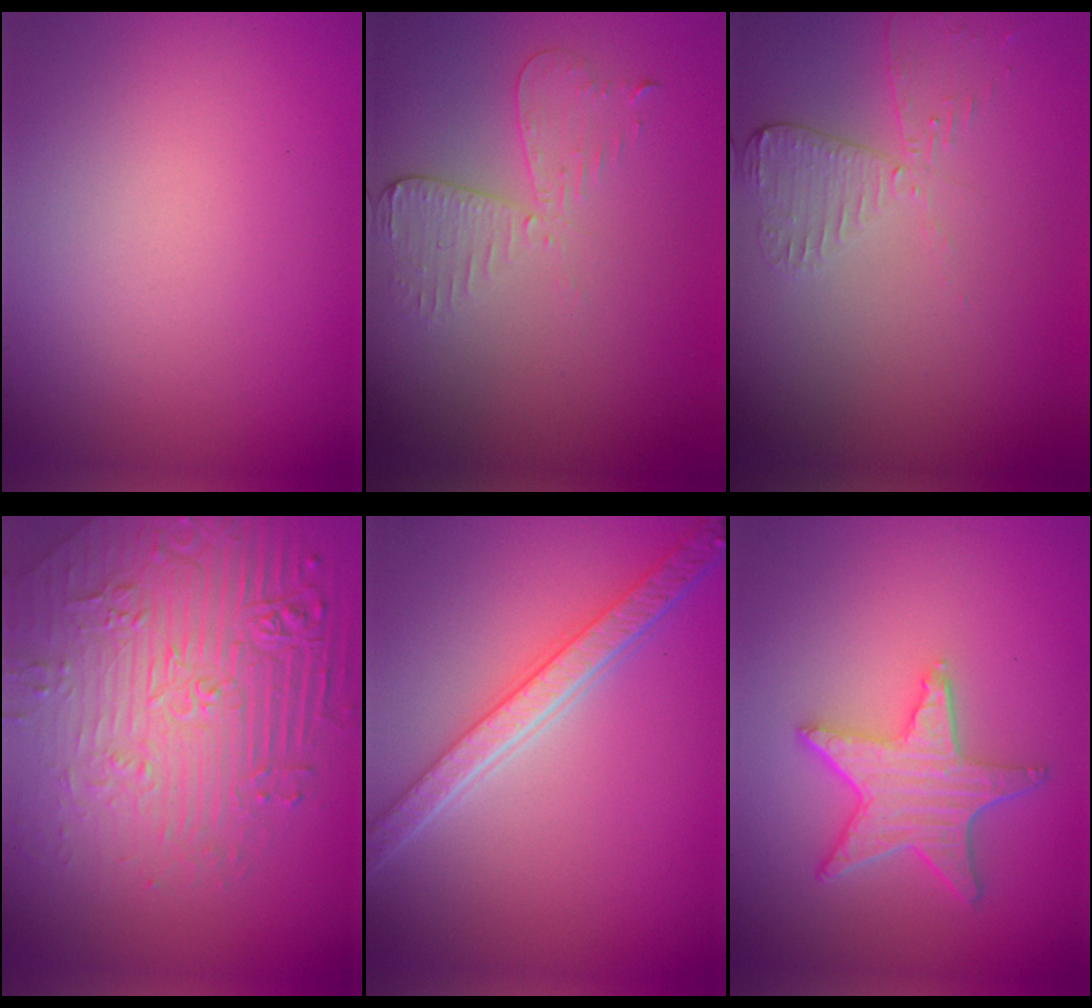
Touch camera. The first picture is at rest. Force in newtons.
{"total": 2.9, "press": 2.6, "slide": 1.4}
{"total": 2.0, "press": 1.9, "slide": 0.6}
{"total": 9.0, "press": 6.1, "slide": 6.5}
{"total": 5.5, "press": 4.1, "slide": 3.7}
{"total": 5.1, "press": 4.1, "slide": 3.1}